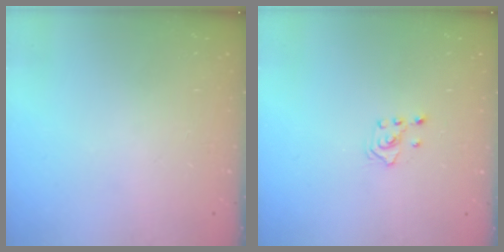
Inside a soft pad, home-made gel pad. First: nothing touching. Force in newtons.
{"total": 2.0, "press": 1.8, "slide": 0.9}